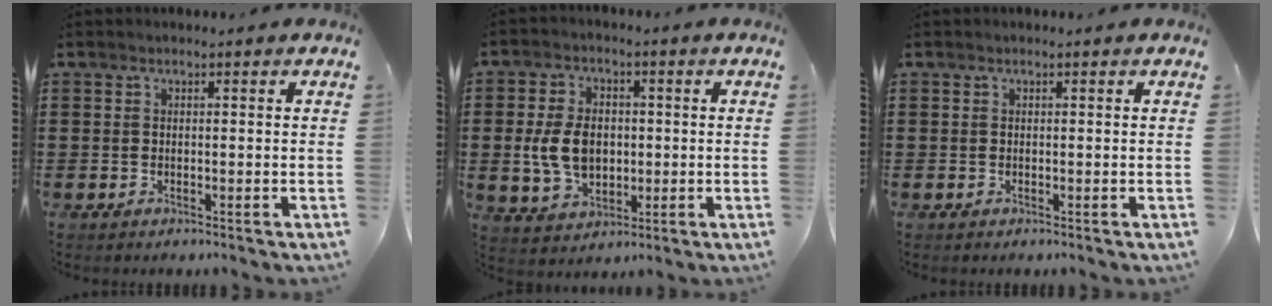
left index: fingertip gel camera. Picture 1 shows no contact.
{"total": 7.8, "force": [-0.2, 5.6, 5.4], "torque": [-0.121, 0.008, -0.009]}
{"total": 0.0}